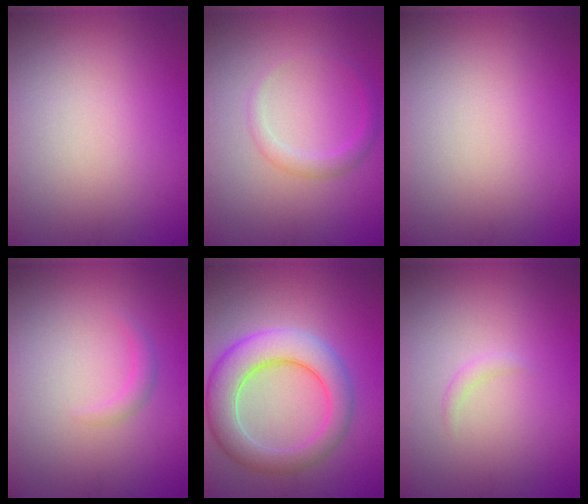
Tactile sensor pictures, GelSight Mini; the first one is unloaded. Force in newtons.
{"total": 1.7, "press": 1.7, "slide": 0.1}
{"total": 0.0}
{"total": 1.0, "press": 1.0, "slide": 0.1}
{"total": 7.3, "press": 7.2, "slide": 0.4}
{"total": 0.8, "press": 0.8, "slide": 0.1}